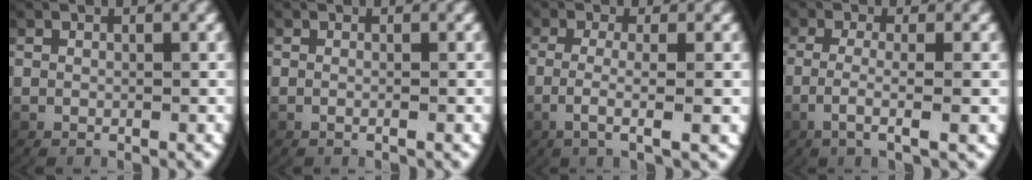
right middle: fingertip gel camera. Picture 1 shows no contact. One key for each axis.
{"total": 0.6, "fx": -0.5, "fy": -0.1, "fz": 0.3, "tx": -0.009, "ty": 0.000, "tz": -0.008}
{"total": 3.5, "fx": -0.4, "fy": 0.2, "fz": 3.5, "tx": -0.076, "ty": -0.010, "tz": 0.001}
{"total": 3.4, "fx": -0.7, "fy": 0.1, "fz": 3.3, "tx": -0.074, "ty": -0.010, "tz": -0.004}